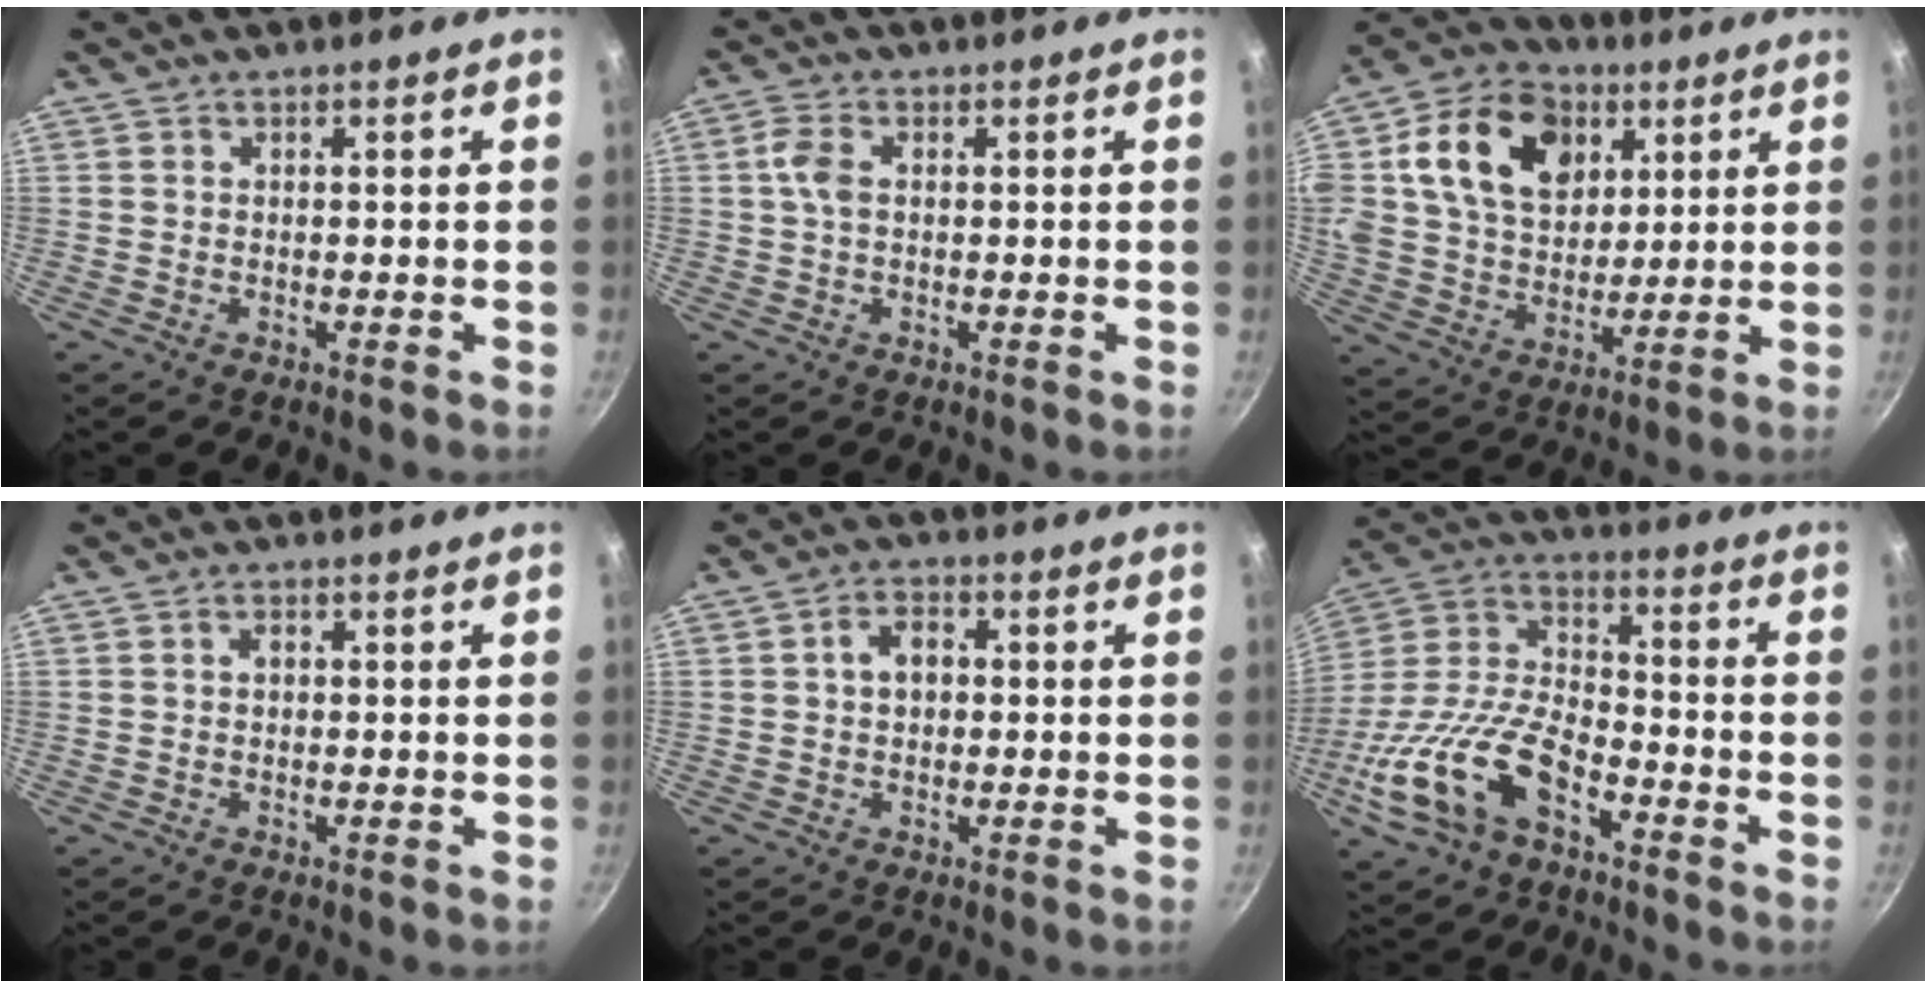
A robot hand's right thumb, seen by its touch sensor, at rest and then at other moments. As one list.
[{"total": 3.9, "force": [0.5, 2.3, 3.0], "torque": [-0.067, 0.010, 0.004]}, {"total": 21.4, "force": [7.2, 15.5, 12.9], "torque": [-0.211, 0.002, 0.117]}, {"total": 1.4, "force": [0.2, 1.0, 1.0], "torque": [-0.013, 0.005, 0.002]}, {"total": 4.7, "force": [0.5, 3.3, 3.3], "torque": [-0.036, 0.013, 0.002]}, {"total": 20.0, "force": [-9.1, 10.6, 14.3], "torque": [-0.270, 0.048, -0.189]}]